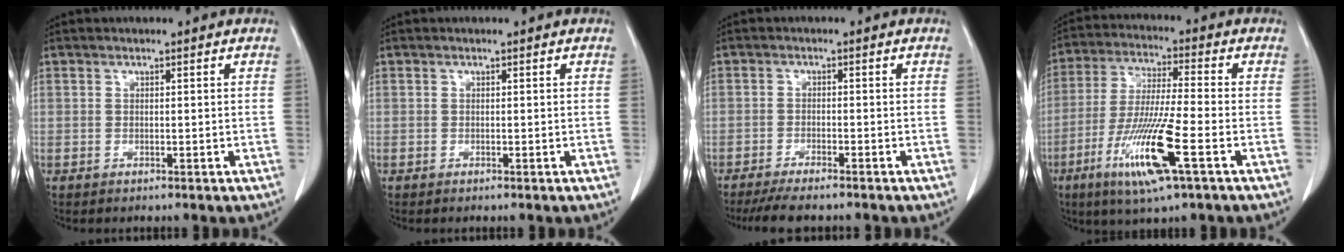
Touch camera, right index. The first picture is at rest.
{"total": 0.0}
{"total": 6.3, "force": [-5.4, 0.8, 3.2], "torque": [-0.045, -0.011, -0.087]}
{"total": 13.3, "force": [-5.6, 0.3, 12.1], "torque": [-0.246, -0.027, -0.103]}